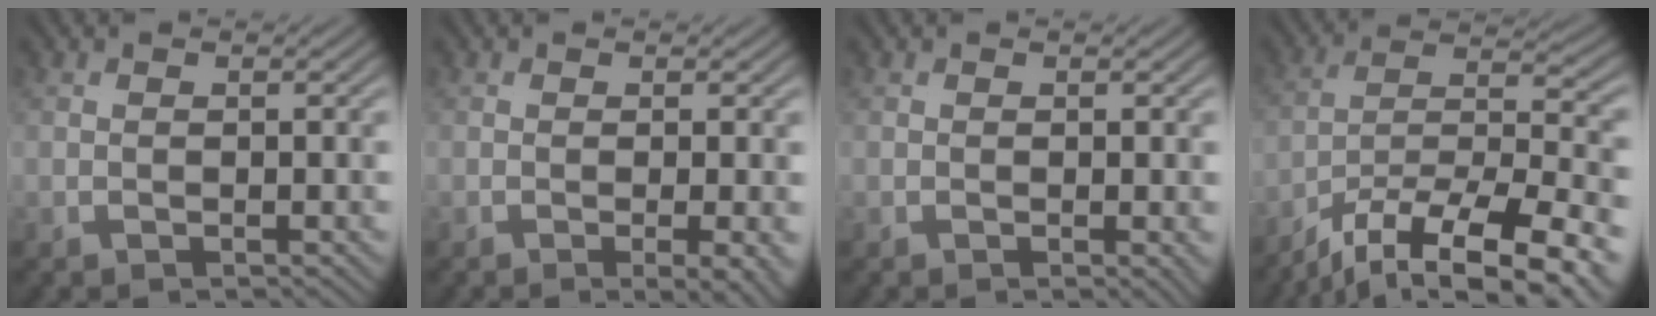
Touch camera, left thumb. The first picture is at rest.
{"total": 3.8, "force": [-1.0, 0.8, 3.5], "torque": [-0.049, 0.001, -0.017]}
{"total": 0.9, "force": [-0.1, 0.1, 0.9], "torque": [-0.015, -0.003, -0.002]}
{"total": 16.4, "force": [-12.3, 4.5, 9.8], "torque": [-0.157, -0.021, -0.189]}